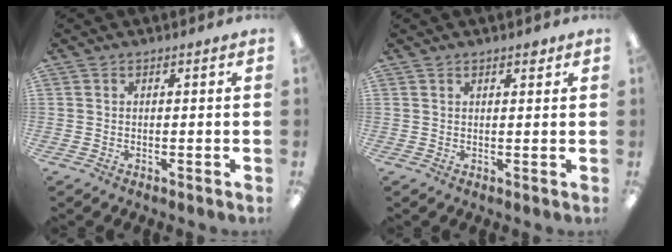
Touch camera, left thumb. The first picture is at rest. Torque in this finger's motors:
{"motor_torque": [-0.11, 0.01, -0.37, 0.25, 0.03]}